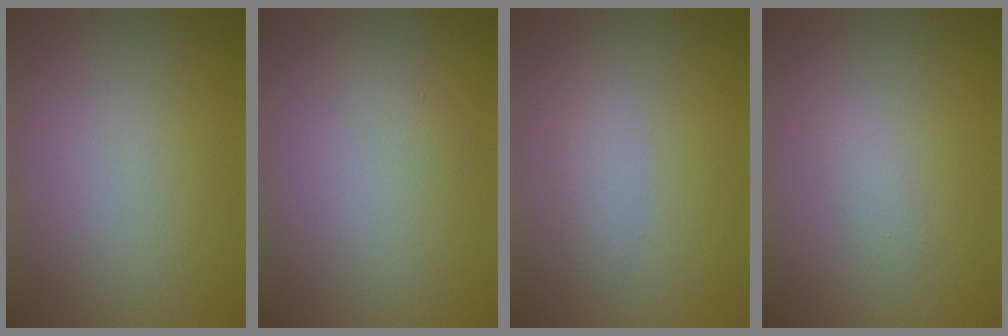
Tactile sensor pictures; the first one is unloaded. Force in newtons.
{"total": 0.9, "press": 0.9, "slide": 0.2}
{"total": 1.6, "press": 1.6, "slide": 0.2}
{"total": 1.0, "press": 1.0, "slide": 0.0}